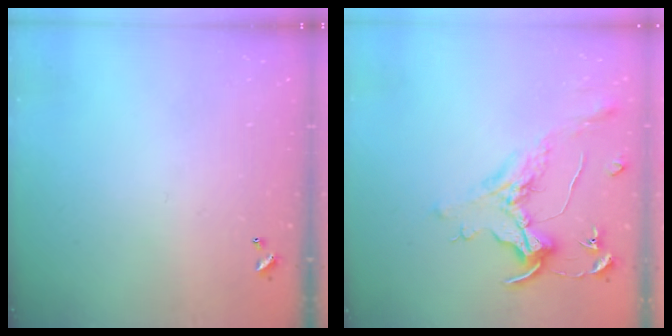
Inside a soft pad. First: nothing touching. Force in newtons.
{"total": 1.6, "press": 1.4, "slide": 0.7}